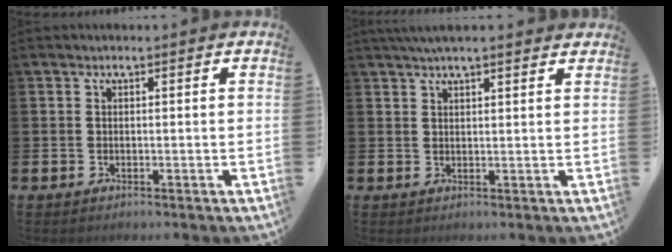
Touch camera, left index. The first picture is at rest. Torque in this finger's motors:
{"motor_torque": [0.86, -1.28, 0.05, 0.05]}